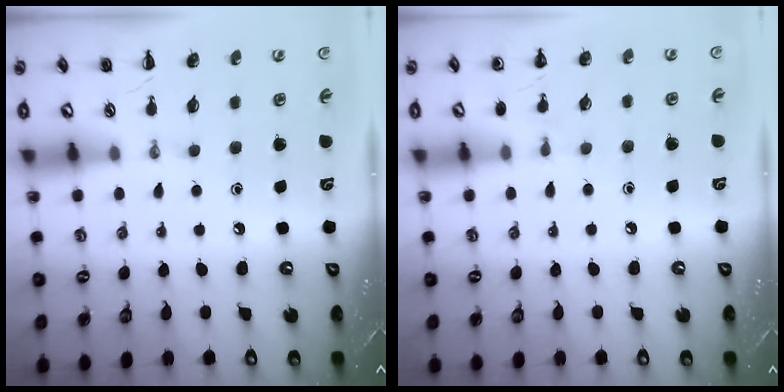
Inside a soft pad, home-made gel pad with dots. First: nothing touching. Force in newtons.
{"total": 6.2, "press": 6.0, "slide": 1.9}